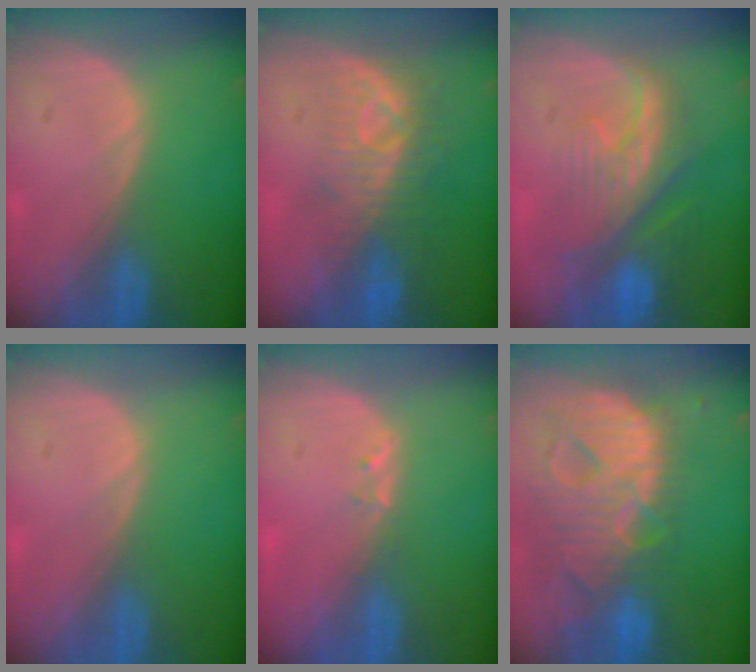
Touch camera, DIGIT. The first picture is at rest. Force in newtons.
{"total": 8.1, "press": 7.5, "slide": 3.2}
{"total": 9.8, "press": 9.0, "slide": 4.1}
{"total": 0.0}
{"total": 1.0, "press": 0.9, "slide": 0.5}
{"total": 13.4, "press": 11.5, "slide": 6.9}